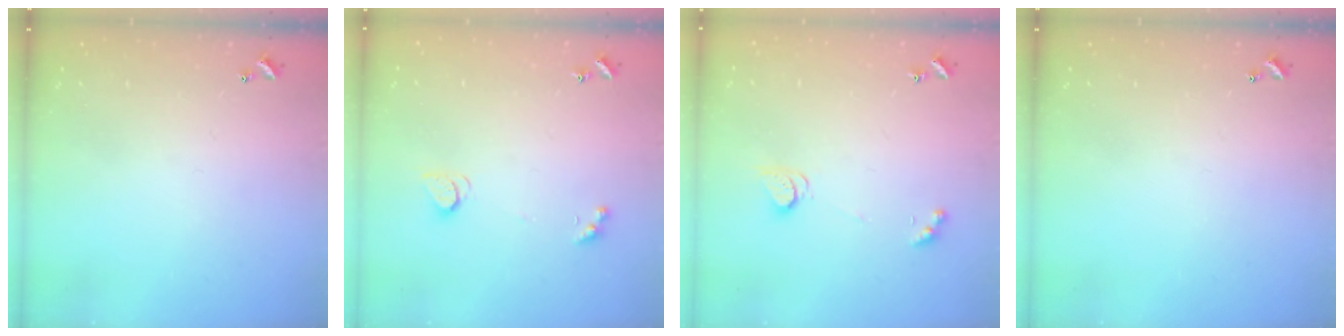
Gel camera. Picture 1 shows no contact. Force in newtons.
{"total": 2.6, "press": 2.6, "slide": 0.5}
{"total": 2.5, "press": 2.4, "slide": 0.3}
{"total": 0.0}